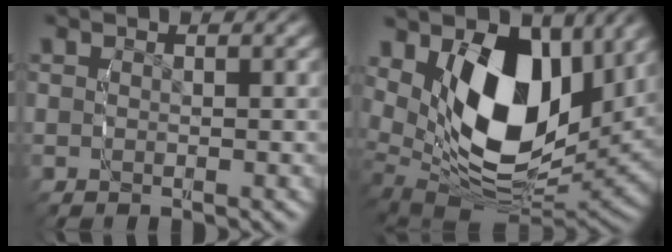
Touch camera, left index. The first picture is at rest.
{"total": 14.4, "force": [2.3, 9.8, 10.2], "torque": [-0.210, -0.039, 0.044]}